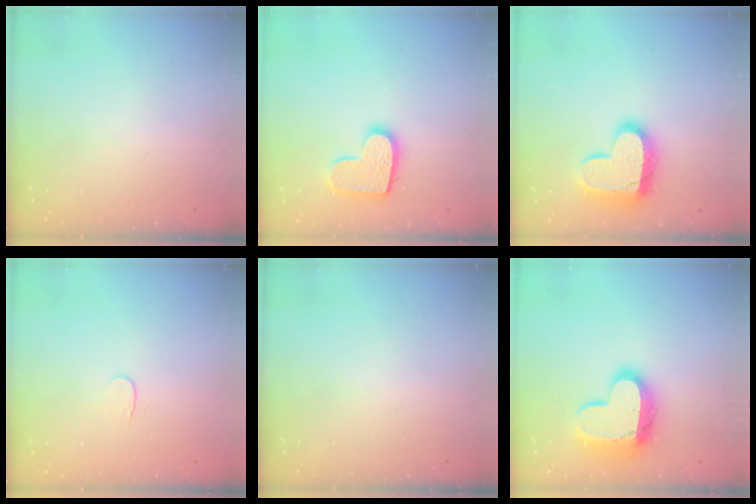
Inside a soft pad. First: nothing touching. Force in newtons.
{"total": 12.7, "press": 12.7, "slide": 0.7}
{"total": 17.1, "press": 17.0, "slide": 1.2}
{"total": 3.9, "press": 3.8, "slide": 0.4}
{"total": 0.0}
{"total": 16.2, "press": 16.1, "slide": 1.1}